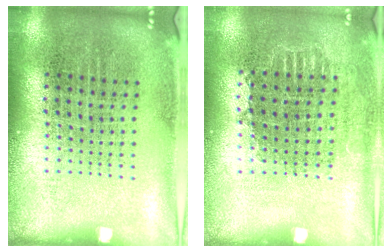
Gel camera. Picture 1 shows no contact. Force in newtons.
{"total": 0.9, "press": 0.9, "slide": 0.2}